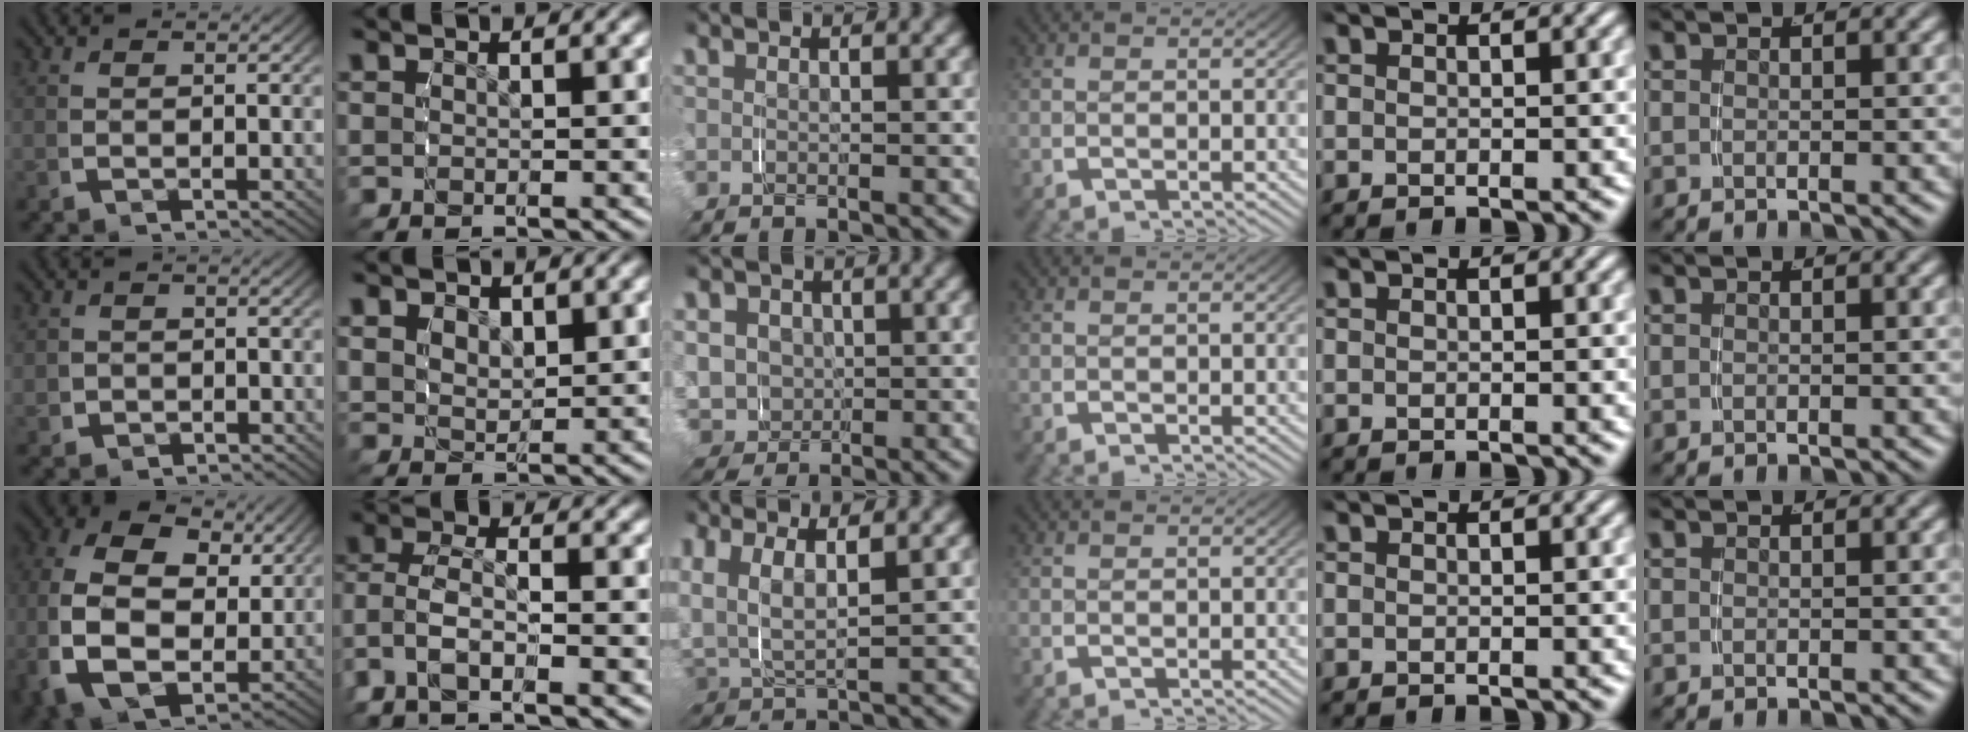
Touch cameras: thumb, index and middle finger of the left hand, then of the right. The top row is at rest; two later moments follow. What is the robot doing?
{"motion": "grasp_and_lifting", "object": "jacket"}